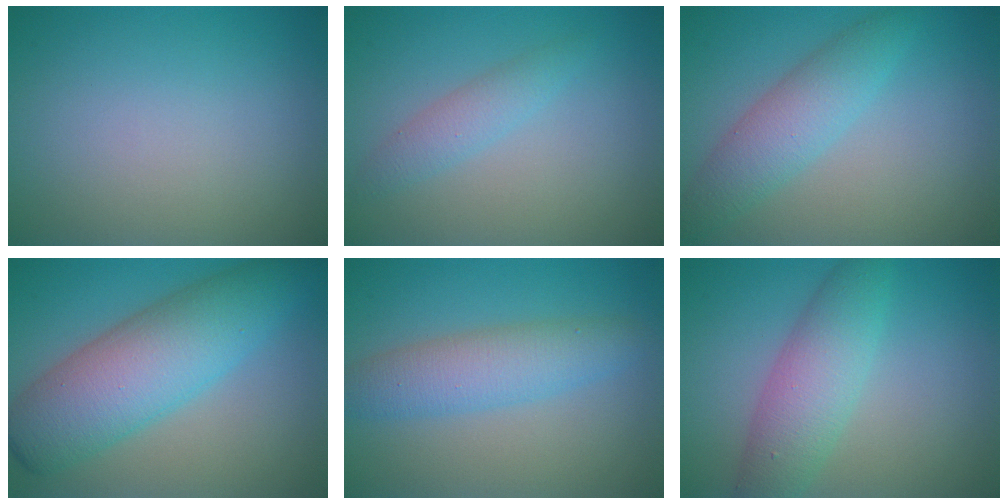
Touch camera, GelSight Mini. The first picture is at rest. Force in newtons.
{"total": 2.0, "press": 2.0, "slide": 0.0}
{"total": 3.9, "press": 3.9, "slide": 0.1}
{"total": 8.7, "press": 8.7, "slide": 0.1}
{"total": 4.3, "press": 4.3, "slide": 0.1}
{"total": 4.9, "press": 4.9, "slide": 0.1}